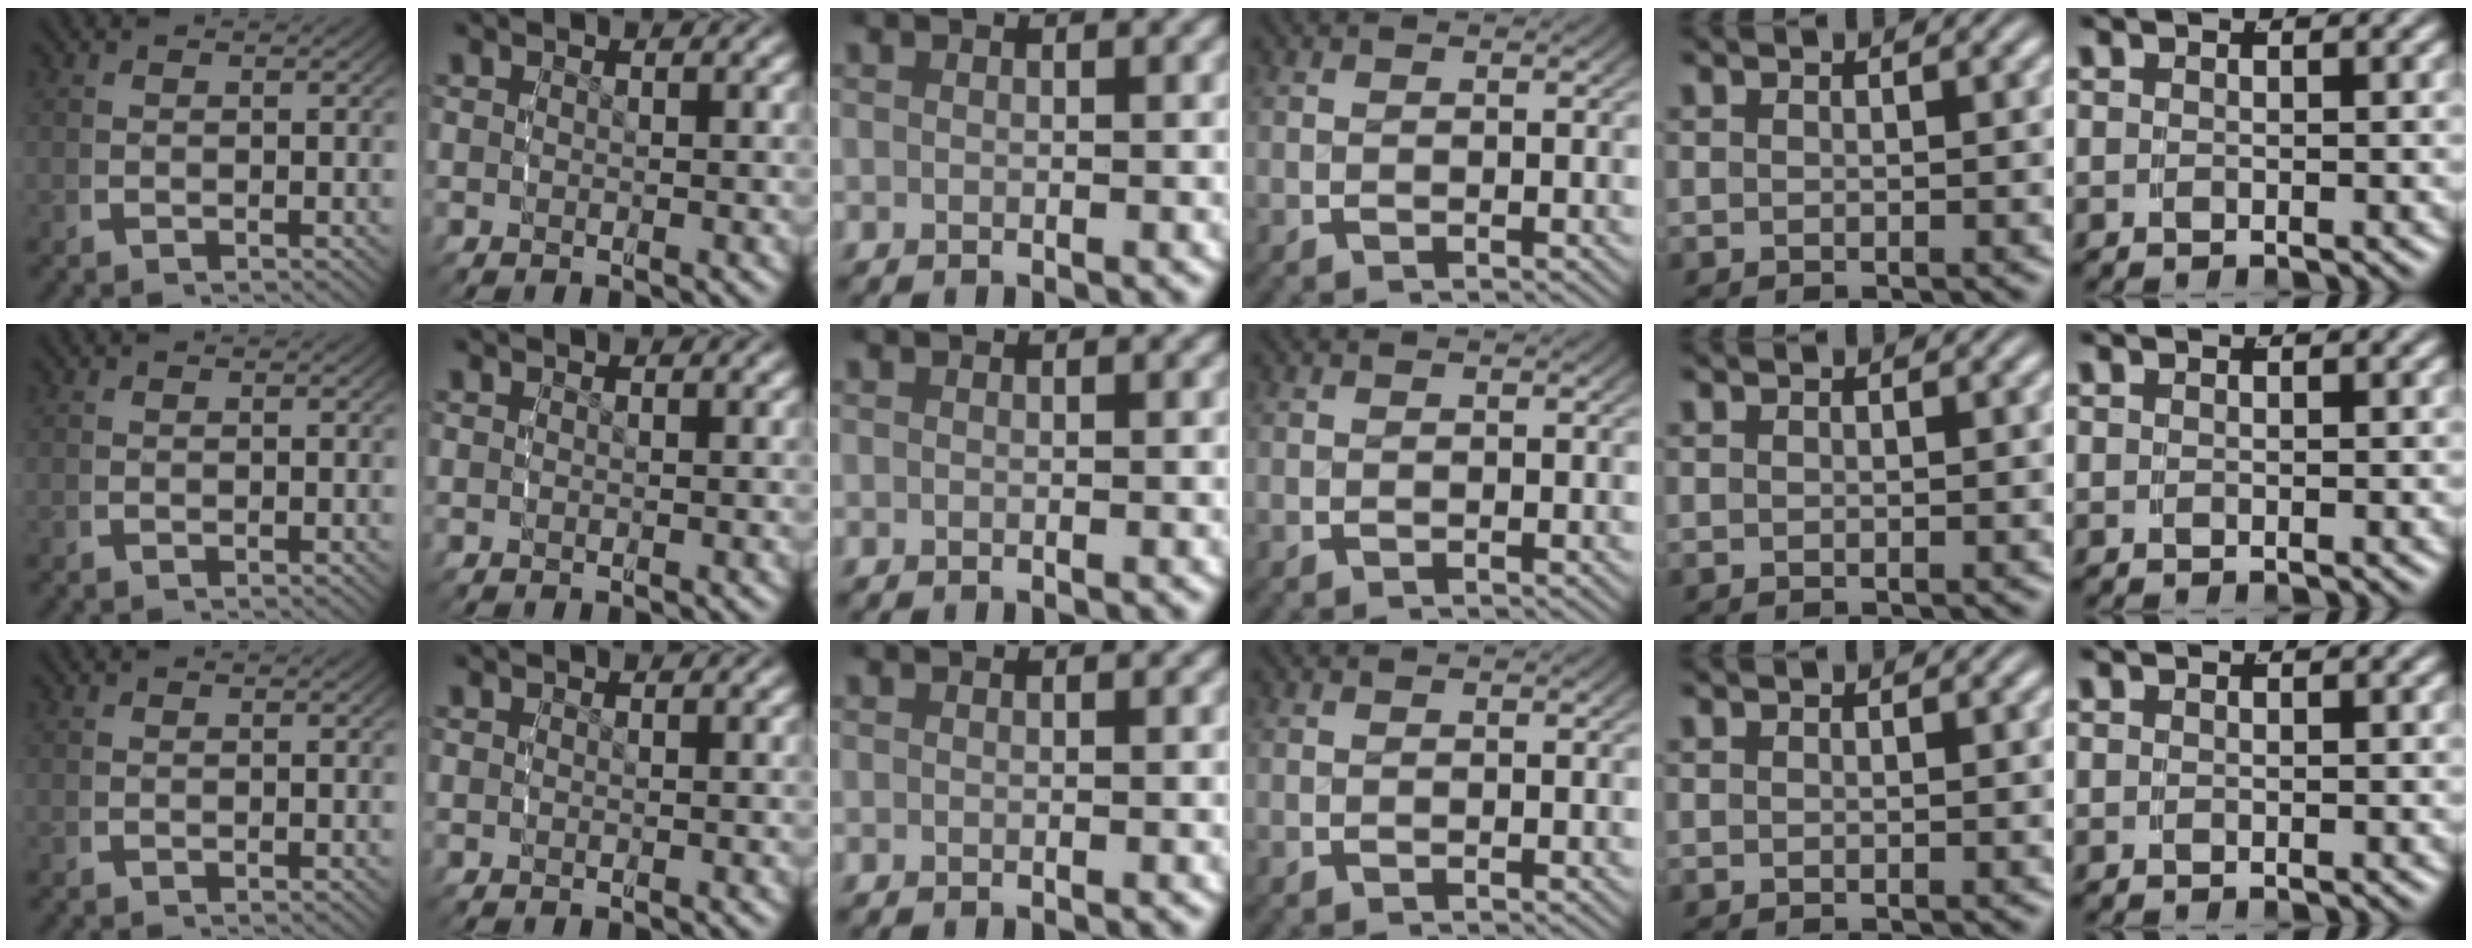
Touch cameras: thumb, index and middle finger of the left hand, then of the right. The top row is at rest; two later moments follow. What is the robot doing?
{"motion": "reach", "object": "coat"}